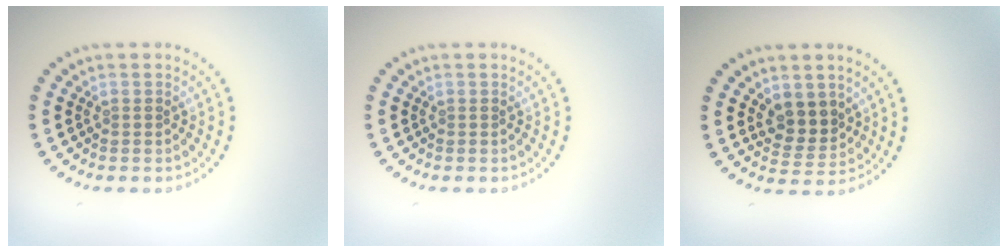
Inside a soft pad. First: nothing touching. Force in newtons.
{"total": 0.0}
{"total": 2.9, "press": 2.6, "slide": 1.3}